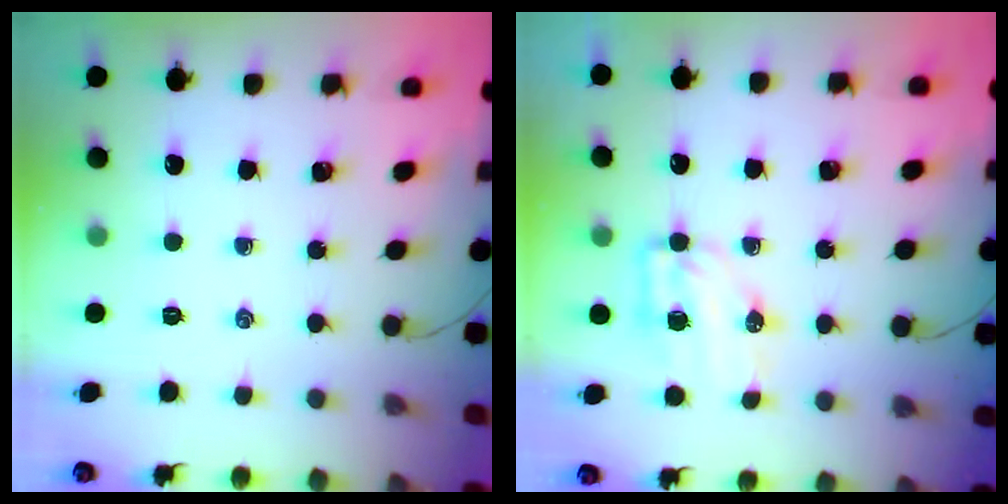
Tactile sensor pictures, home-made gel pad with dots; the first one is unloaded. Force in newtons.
{"total": 6.6, "press": 6.6, "slide": 0.7}